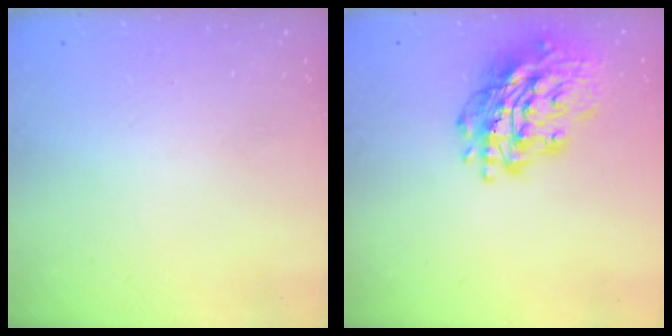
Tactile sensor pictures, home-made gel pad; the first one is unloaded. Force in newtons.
{"total": 19.1, "press": 19.0, "slide": 1.9}